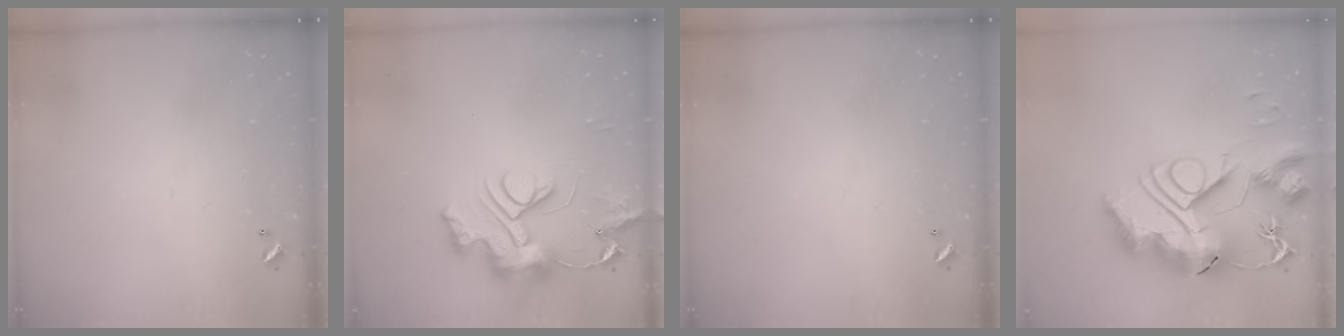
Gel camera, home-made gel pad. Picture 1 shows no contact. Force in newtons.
{"total": 13.0, "press": 13.0, "slide": 0.8}
{"total": 0.0}
{"total": 0.7, "press": 0.7, "slide": 0.0}